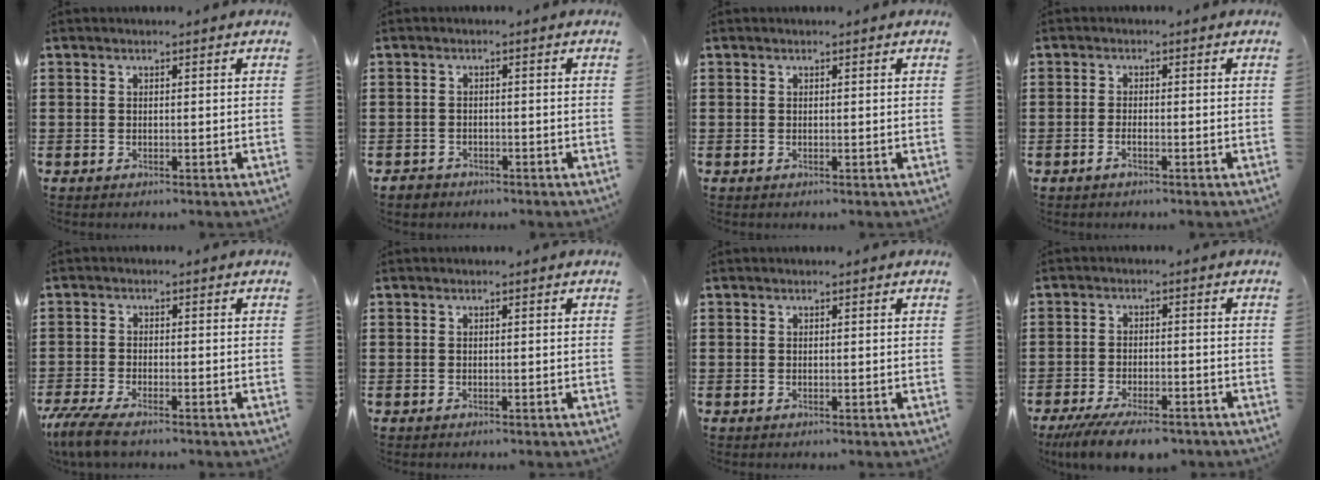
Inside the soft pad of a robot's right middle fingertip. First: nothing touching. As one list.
[{"total": 1.2, "force": [-1.1, 0.5, 0.0], "torque": [-0.005, 0.002, -0.025]}, {"total": 0.0}, {"total": 1.2, "force": [-0.8, 0.2, 0.9], "torque": [-0.018, -0.003, -0.013]}, {"total": 4.0, "force": [-3.3, 0.3, 2.1], "torque": [-0.063, -0.017, -0.071]}, {"total": 0.0}, {"total": 0.0}, {"total": 5.8, "force": [-4.9, 1.0, 2.9], "torque": [-0.064, -0.009, -0.095]}]